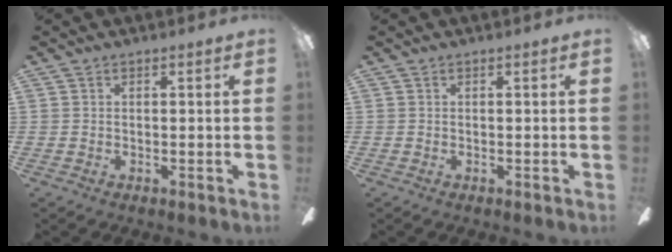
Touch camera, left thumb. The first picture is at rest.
{"total": 0.0}